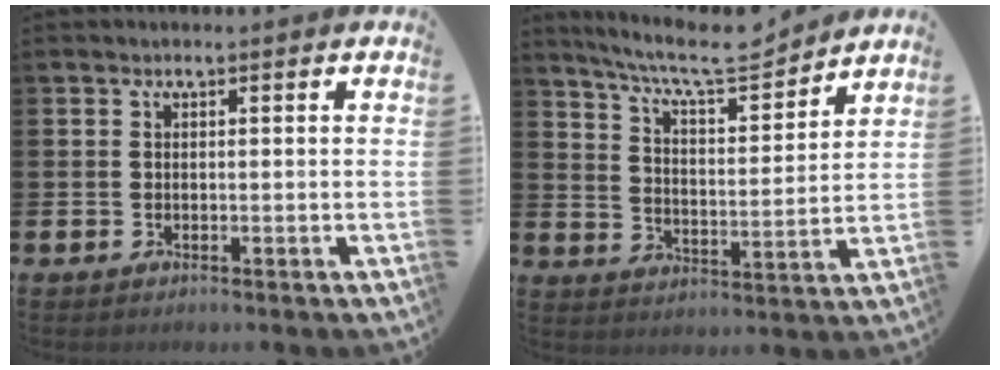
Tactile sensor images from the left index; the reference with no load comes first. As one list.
[{"total": 8.9, "force": [8.1, 1.4, 3.3], "torque": [-0.092, -0.048, 0.143]}]